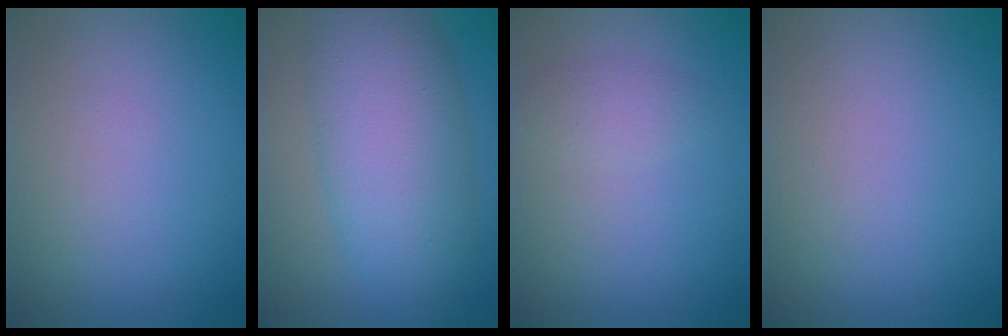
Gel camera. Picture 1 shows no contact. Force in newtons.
{"total": 8.7, "press": 8.7, "slide": 0.4}
{"total": 1.5, "press": 1.5, "slide": 0.1}
{"total": 0.0}